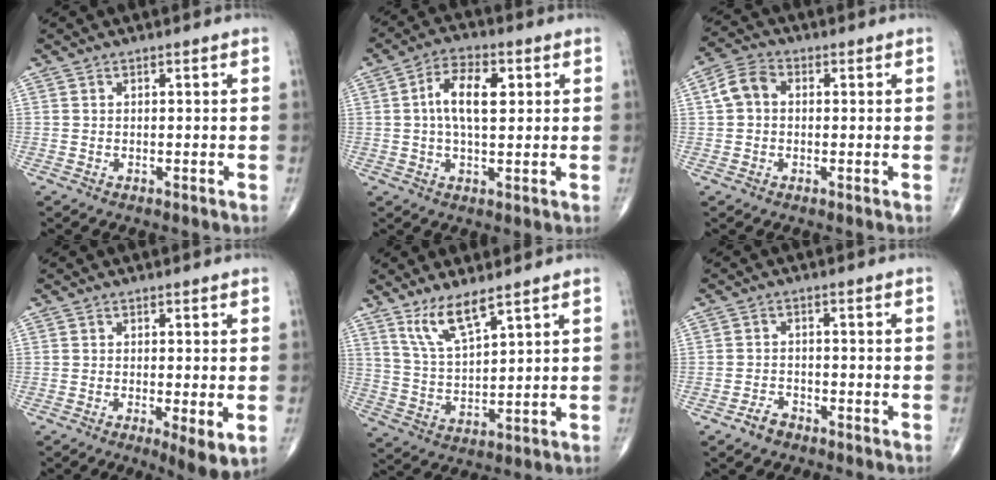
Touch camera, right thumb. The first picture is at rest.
{"total": 8.9, "force": [1.7, 4.4, 7.6], "torque": [-0.133, 0.012, 0.024]}
{"total": 5.3, "force": [0.4, 4.1, 3.4], "torque": [-0.063, 0.018, 0.000]}
{"total": 5.1, "force": [-1.2, 1.1, 4.8], "torque": [-0.083, -0.018, -0.023]}
{"total": 7.9, "force": [5.5, 1.7, 5.4], "torque": [-0.105, -0.037, 0.115]}
{"total": 2.6, "force": [-2.0, 1.5, 0.8], "torque": [-0.017, 0.011, -0.036]}